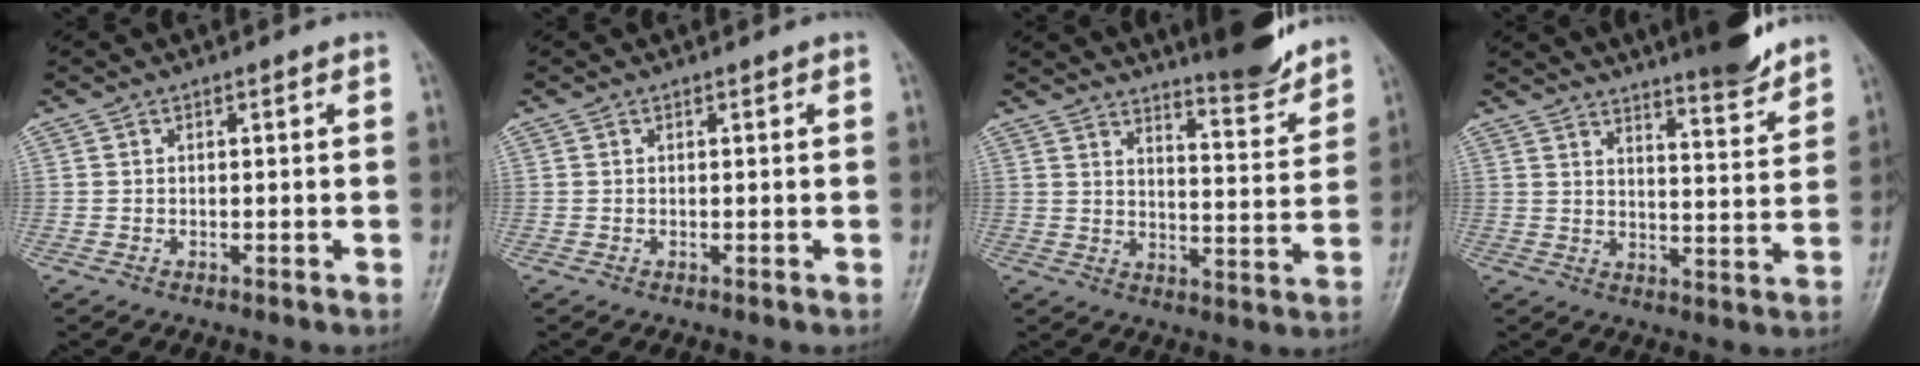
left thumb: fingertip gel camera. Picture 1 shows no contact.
{"total": 0.0}
{"total": 11.3, "force": [10.3, 1.3, 4.5], "torque": [-0.047, -0.083, 0.144]}
{"total": 11.9, "force": [10.3, 1.6, 5.7], "torque": [-0.065, -0.070, 0.141]}